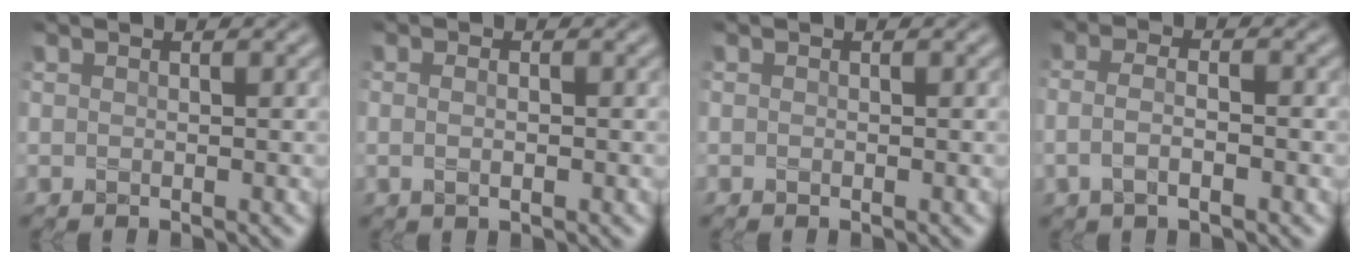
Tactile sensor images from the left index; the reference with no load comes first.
{"total": 1.6, "force": [0.1, 0.8, 1.4], "torque": [-0.016, -0.004, -0.006]}
{"total": 0.0}
{"total": 2.8, "force": [-0.7, 1.1, 2.5], "torque": [-0.050, -0.003, -0.017]}